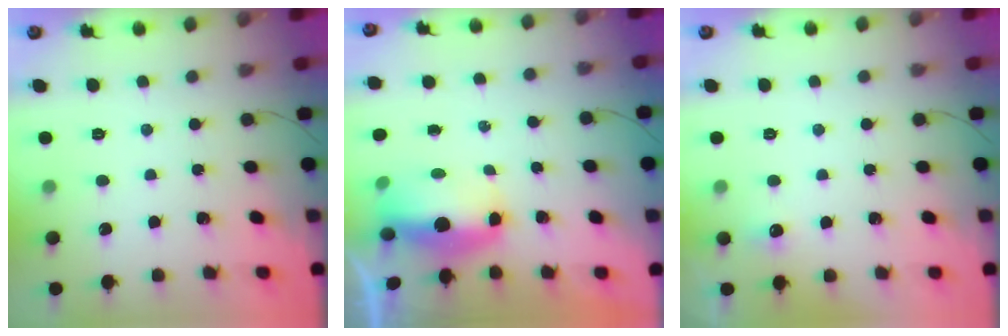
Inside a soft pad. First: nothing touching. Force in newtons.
{"total": 8.7, "press": 7.0, "slide": 5.1}
{"total": 4.1, "press": 3.9, "slide": 1.4}